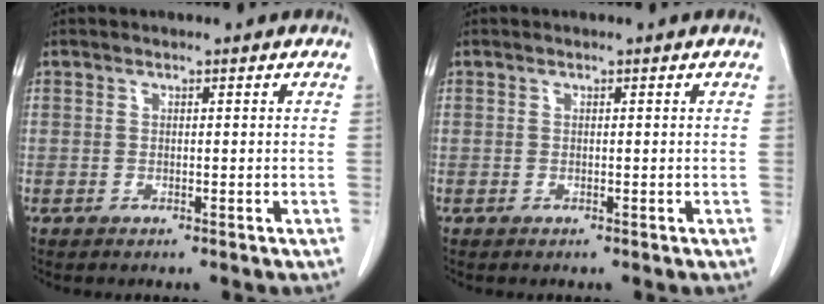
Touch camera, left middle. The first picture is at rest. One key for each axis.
{"total": 0.0}